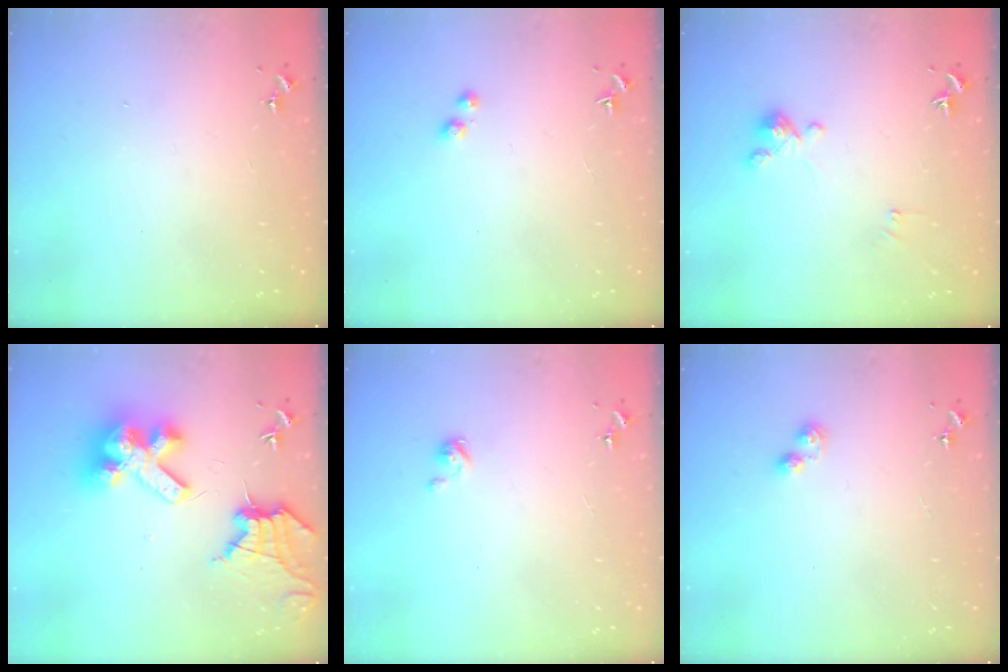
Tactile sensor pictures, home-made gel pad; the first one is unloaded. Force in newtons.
{"total": 2.7, "press": 2.6, "slide": 0.9}
{"total": 0.0}
{"total": 17.1, "press": 16.9, "slide": 2.0}
{"total": 2.9, "press": 2.9, "slide": 0.2}
{"total": 3.9, "press": 3.8, "slide": 0.6}